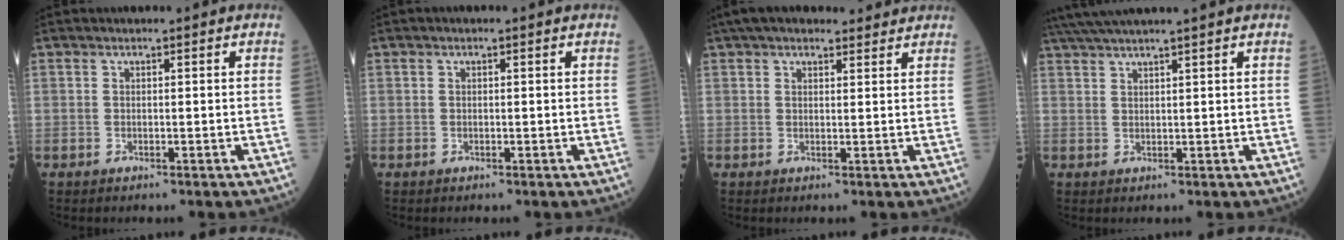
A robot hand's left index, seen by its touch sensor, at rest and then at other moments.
{"total": 0.0}
{"total": 10.1, "force": [8.6, 2.9, 4.3], "torque": [-0.058, 0.041, 0.124]}
{"total": 7.1, "force": [6.0, -1.4, 3.5], "torque": [-0.059, 0.027, 0.101]}